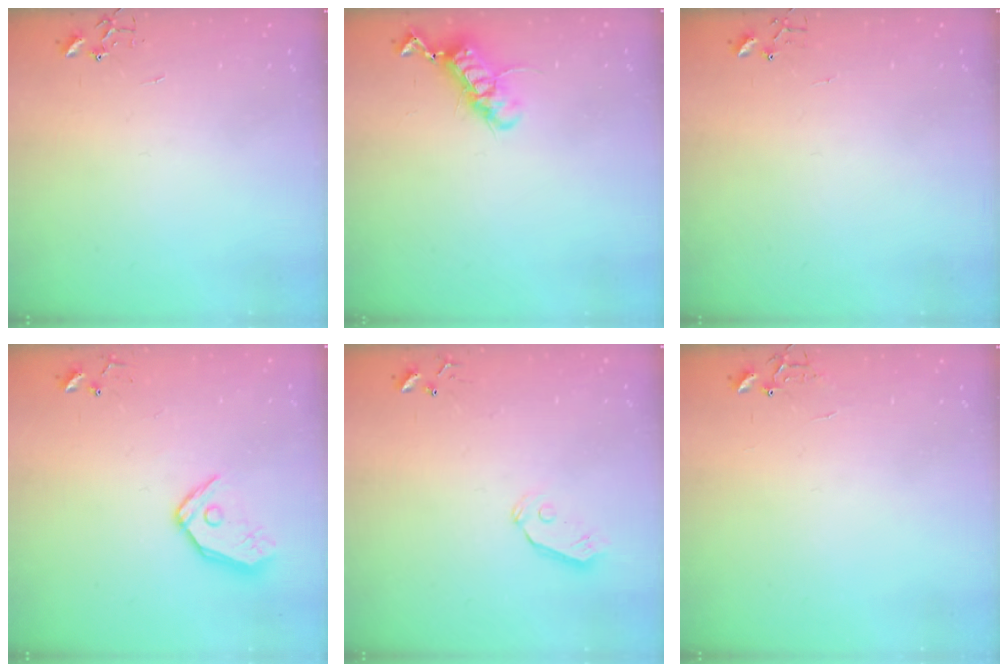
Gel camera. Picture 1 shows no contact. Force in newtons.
{"total": 12.0, "press": 12.0, "slide": 1.3}
{"total": 3.8, "press": 3.8, "slide": 0.5}
{"total": 11.1, "press": 11.0, "slide": 1.7}
{"total": 4.4, "press": 4.3, "slide": 0.5}
{"total": 6.4, "press": 6.4, "slide": 0.6}